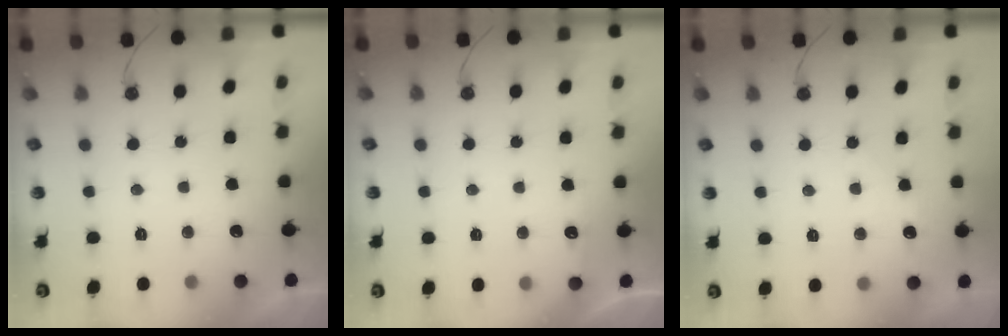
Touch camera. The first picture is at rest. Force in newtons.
{"total": 3.0, "press": 2.9, "slide": 0.4}
{"total": 3.5, "press": 3.5, "slide": 0.5}